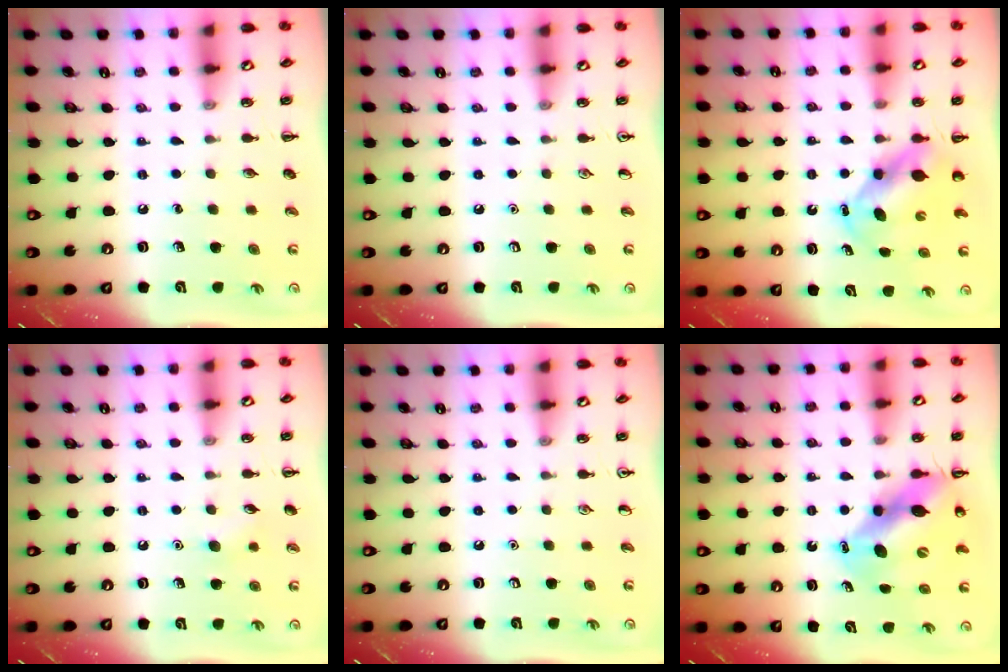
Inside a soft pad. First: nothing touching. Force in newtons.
{"total": 0.0}
{"total": 5.6, "press": 5.5, "slide": 1.2}
{"total": 6.3, "press": 6.0, "slide": 1.9}
{"total": 0.0}
{"total": 11.9, "press": 11.4, "slide": 3.5}